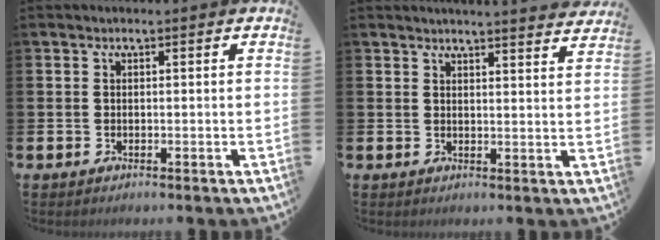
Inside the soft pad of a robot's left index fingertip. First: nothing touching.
{"total": 3.5, "force": [3.5, -0.4, 0.0], "torque": [0.000, -0.025, 0.061]}